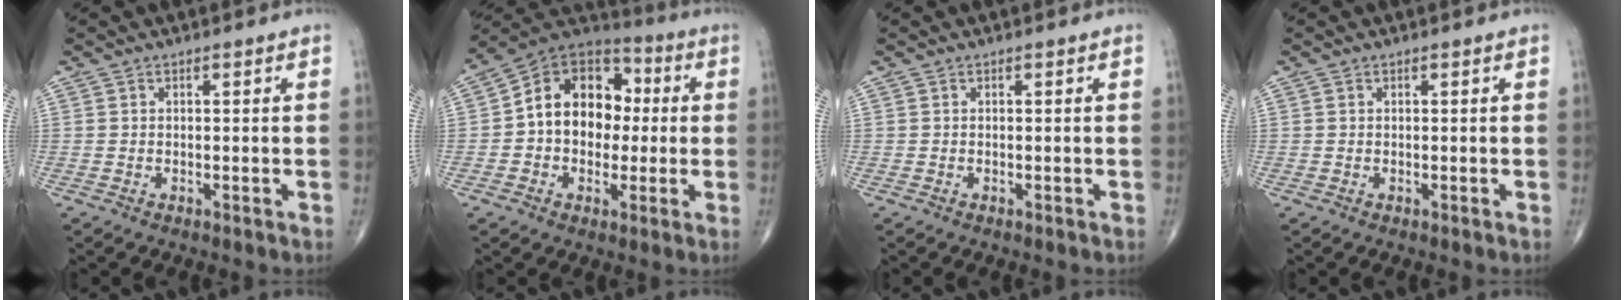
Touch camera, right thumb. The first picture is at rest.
{"total": 15.7, "force": [0.7, 11.7, 10.5], "torque": [-0.121, 0.037, -0.001]}
{"total": 0.0}
{"total": 0.0}